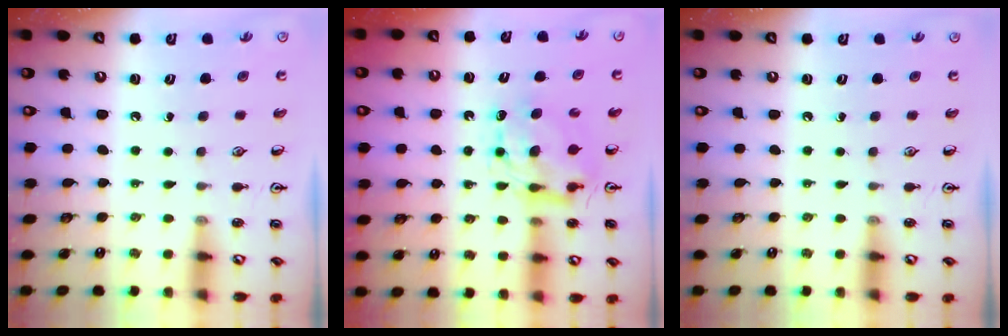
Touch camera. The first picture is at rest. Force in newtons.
{"total": 7.9, "press": 7.9, "slide": 0.7}
{"total": 0.0}